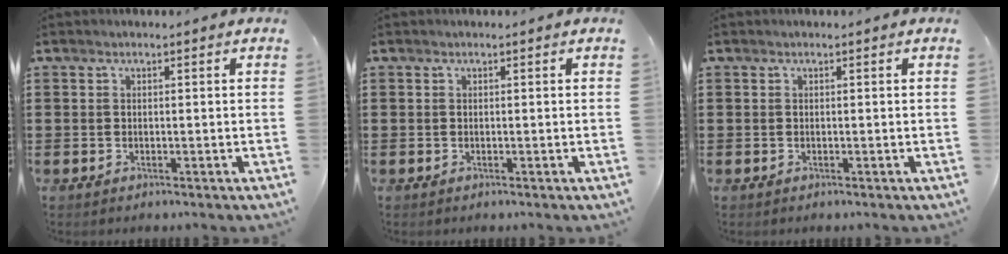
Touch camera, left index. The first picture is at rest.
{"total": 0.0}
{"total": 0.0}